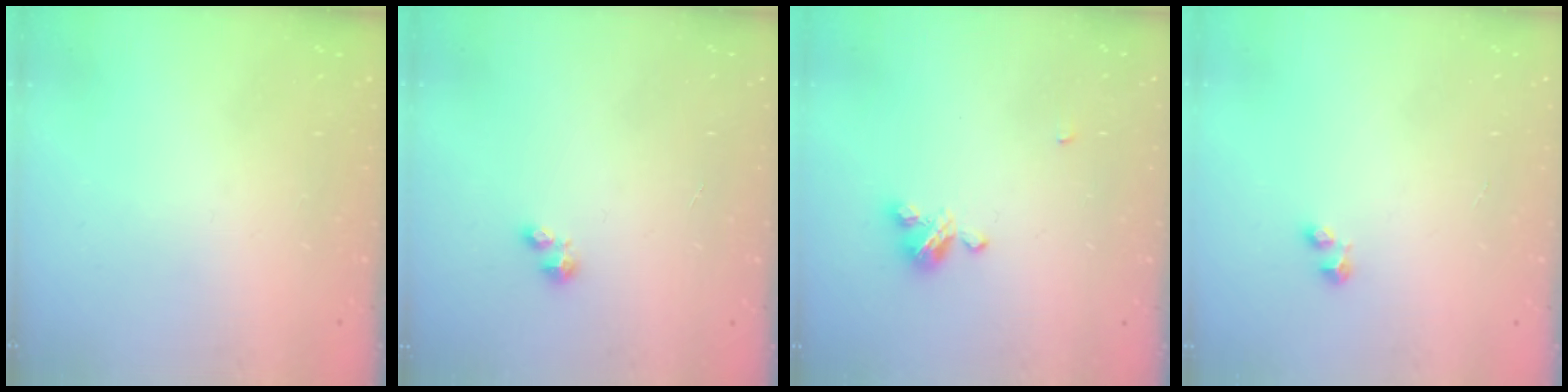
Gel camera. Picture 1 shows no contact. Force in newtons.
{"total": 1.9, "press": 1.8, "slide": 0.2}
{"total": 5.1, "press": 5.0, "slide": 0.5}
{"total": 2.4, "press": 2.4, "slide": 0.4}